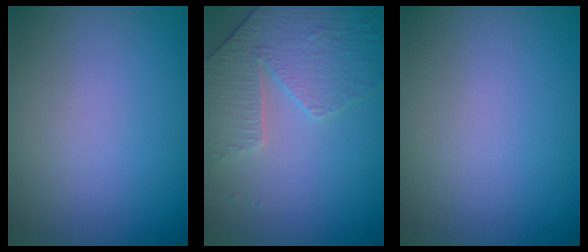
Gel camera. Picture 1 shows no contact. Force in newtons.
{"total": 4.3, "press": 3.4, "slide": 2.6}
{"total": 0.0}